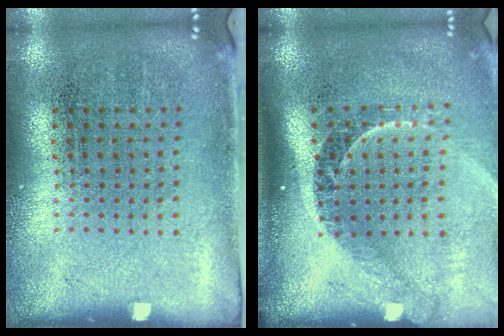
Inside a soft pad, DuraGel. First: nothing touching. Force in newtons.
{"total": 2.3, "press": 1.6, "slide": 1.6}